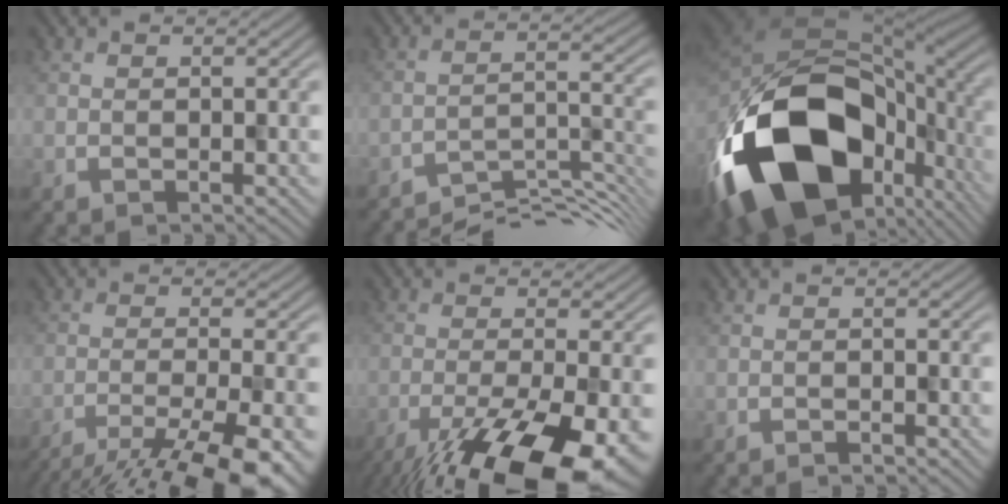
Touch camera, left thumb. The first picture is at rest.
{"total": 7.7, "force": [-6.6, 1.2, 3.9], "torque": [-0.050, 0.008, -0.101]}
{"total": 20.8, "force": [-7.4, 12.9, 14.6], "torque": [-0.326, -0.058, -0.090]}
{"total": 12.8, "force": [-9.8, 2.5, 7.9], "torque": [-0.125, -0.014, -0.132]}
{"total": 15.7, "force": [-9.6, 4.3, 11.6], "torque": [-0.193, -0.043, -0.137]}
{"total": 0.7, "force": [-0.7, 0.0, 0.1], "torque": [0.000, 0.003, -0.011]}